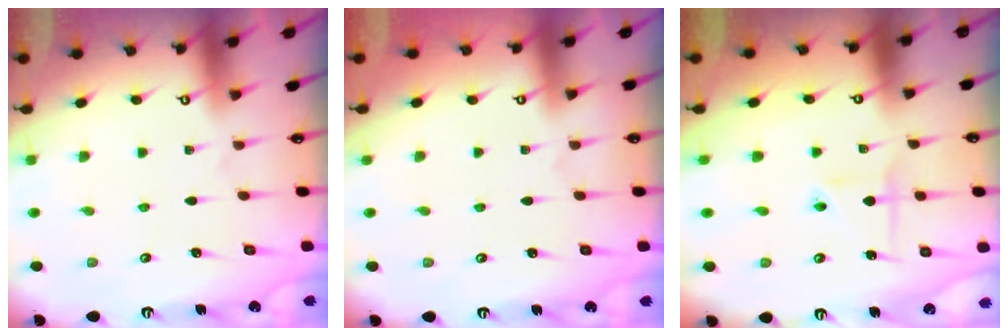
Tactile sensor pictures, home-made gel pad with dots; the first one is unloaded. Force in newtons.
{"total": 0.0}
{"total": 4.0, "press": 3.8, "slide": 1.2}